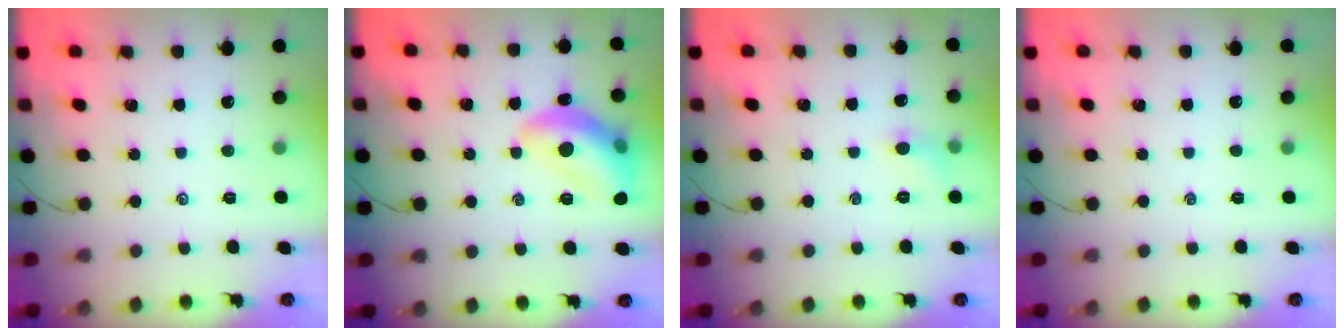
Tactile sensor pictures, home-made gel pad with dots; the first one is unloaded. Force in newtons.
{"total": 14.6, "press": 14.5, "slide": 1.5}
{"total": 5.5, "press": 5.2, "slide": 1.7}
{"total": 0.0}